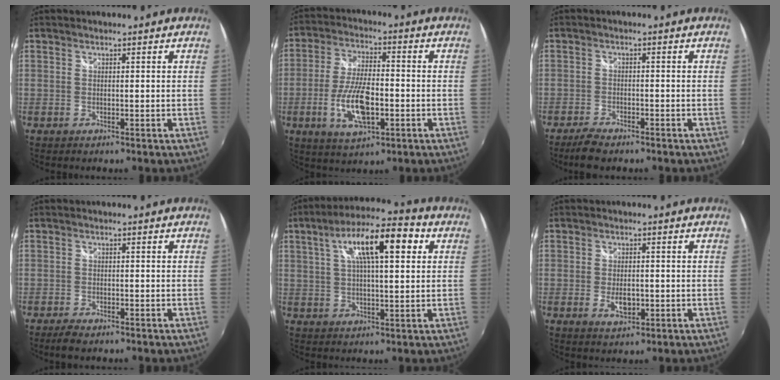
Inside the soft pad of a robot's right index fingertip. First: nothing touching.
{"total": 11.4, "force": [-3.3, 4.6, 9.9], "torque": [-0.200, -0.004, -0.058]}
{"total": 4.8, "force": [-4.0, 1.4, 2.3], "torque": [-0.065, -0.007, -0.075]}
{"total": 3.1, "force": [-2.5, 1.0, 1.6], "torque": [-0.045, -0.010, -0.048]}
{"total": 14.2, "force": [5.0, 4.3, 12.6], "torque": [-0.218, 0.032, 0.075]}
{"total": 3.9, "force": [-0.9, 2.2, 3.1], "torque": [-0.056, -0.004, -0.012]}